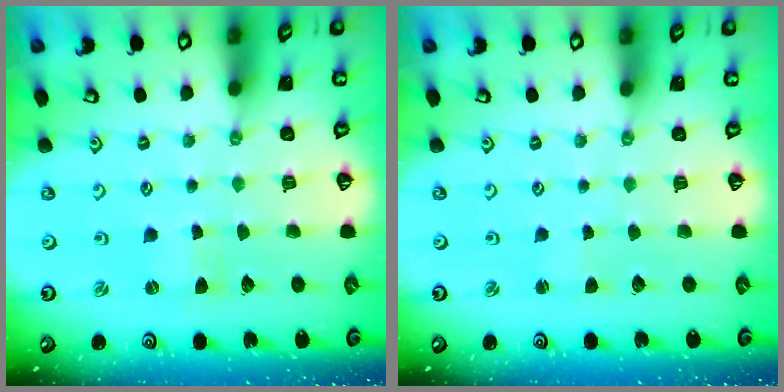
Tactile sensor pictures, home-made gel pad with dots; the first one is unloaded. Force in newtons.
{"total": 0.9, "press": 0.9, "slide": 0.2}